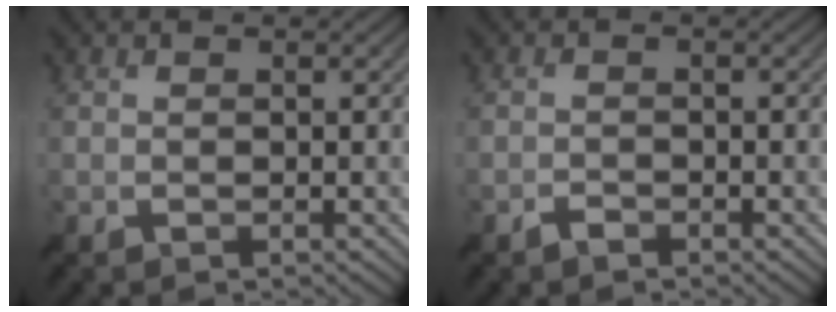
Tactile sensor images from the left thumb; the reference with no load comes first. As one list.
[{"total": 1.1, "force": [-1.1, 0.2, 0.2], "torque": [0.001, 0.000, -0.023]}]